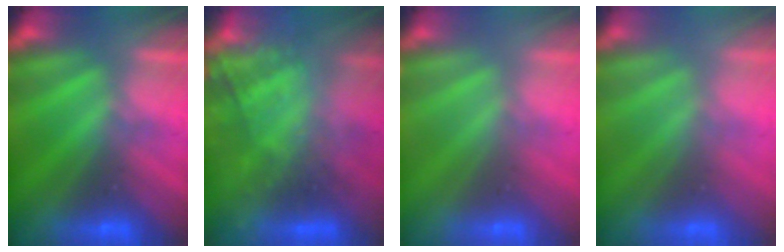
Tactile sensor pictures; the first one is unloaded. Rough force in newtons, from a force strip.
{"total": 8.8}
{"total": 3.0}
{"total": 2.8}